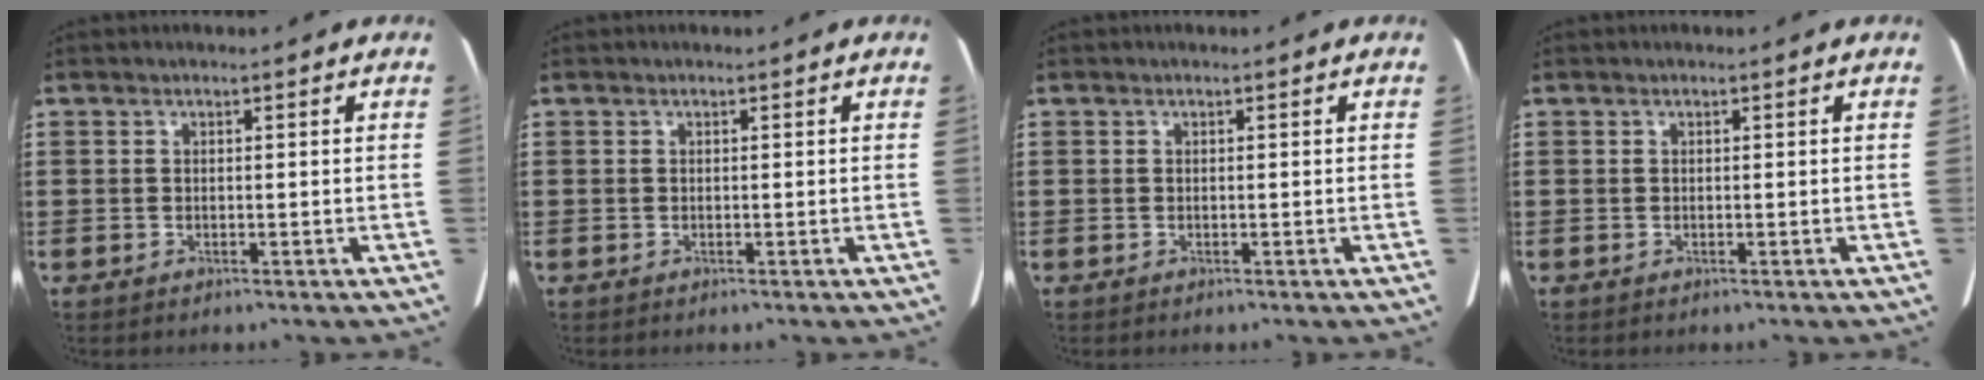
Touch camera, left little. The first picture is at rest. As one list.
[{"total": 0.0}, {"total": 0.0}, {"total": 0.0}]